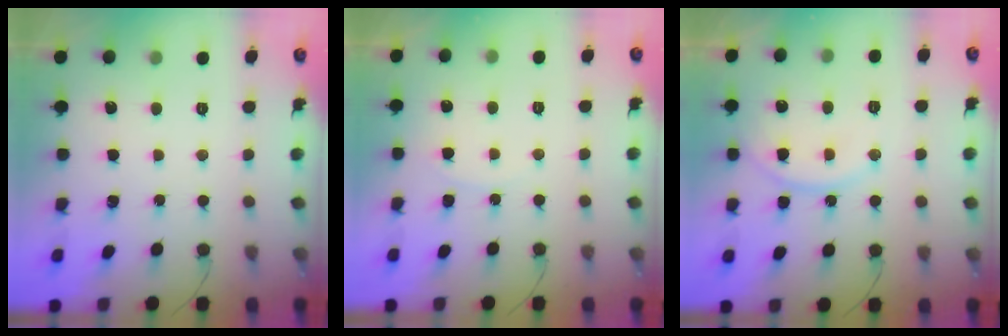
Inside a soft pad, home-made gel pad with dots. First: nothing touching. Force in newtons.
{"total": 7.1, "press": 7.1, "slide": 0.5}
{"total": 13.9, "press": 13.5, "slide": 3.3}